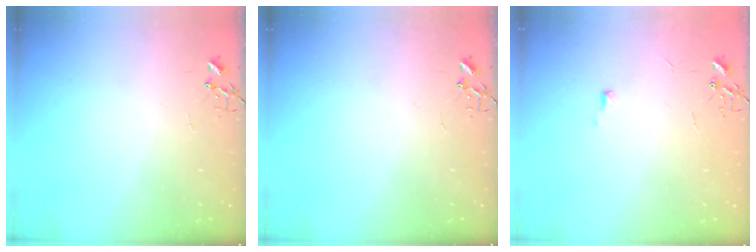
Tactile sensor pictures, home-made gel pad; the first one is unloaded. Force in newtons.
{"total": 0.0}
{"total": 3.5, "press": 3.5, "slide": 0.5}